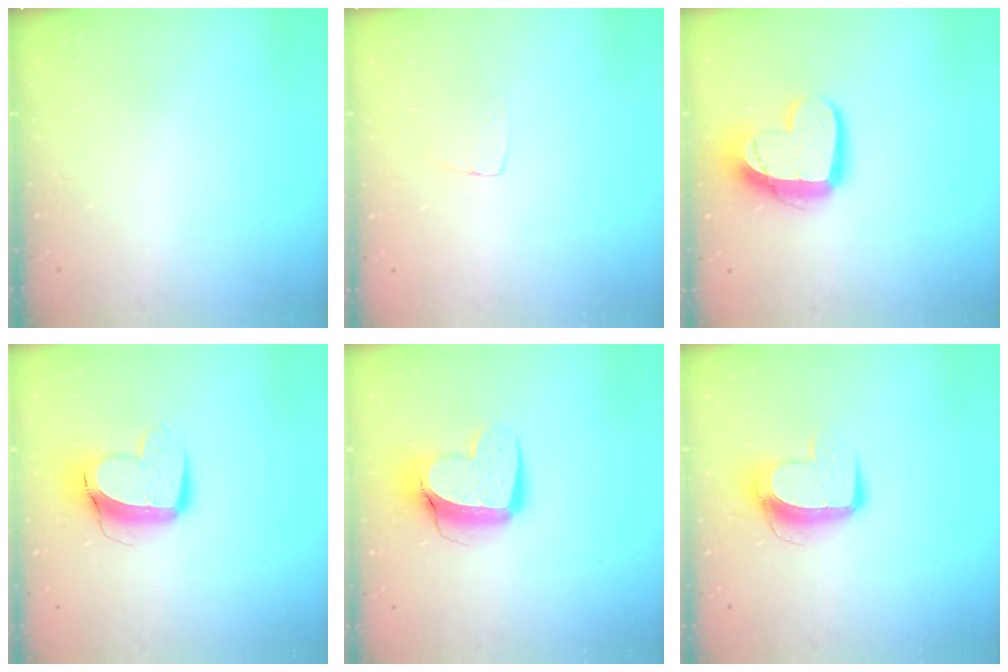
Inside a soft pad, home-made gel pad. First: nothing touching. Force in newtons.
{"total": 3.7, "press": 3.7, "slide": 0.2}
{"total": 14.0, "press": 13.9, "slide": 1.3}
{"total": 10.2, "press": 10.2, "slide": 1.0}
{"total": 12.4, "press": 12.3, "slide": 1.5}
{"total": 10.2, "press": 10.2, "slide": 0.6}